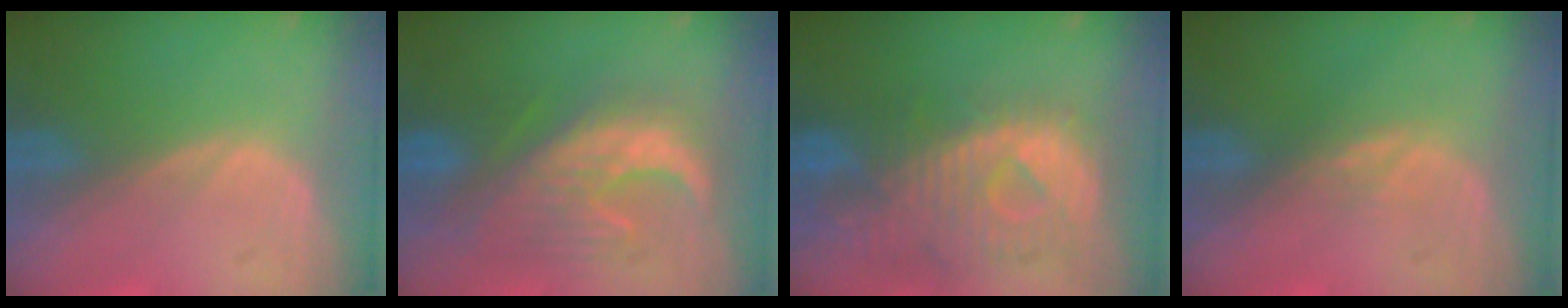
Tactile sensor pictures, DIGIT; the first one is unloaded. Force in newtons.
{"total": 9.5, "press": 9.4, "slide": 1.2}
{"total": 11.1, "press": 9.8, "slide": 5.2}
{"total": 1.4, "press": 1.4, "slide": 0.3}